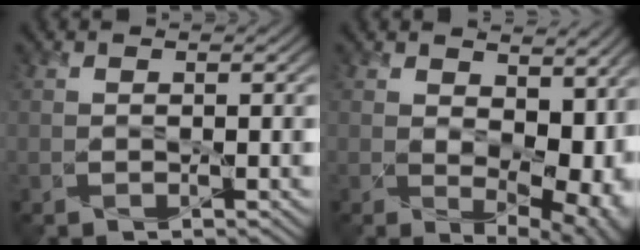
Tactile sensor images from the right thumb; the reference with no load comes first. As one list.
[{"total": 12.7, "force": [1.6, 8.2, 9.5], "torque": [-0.109, -0.021, 0.077]}]